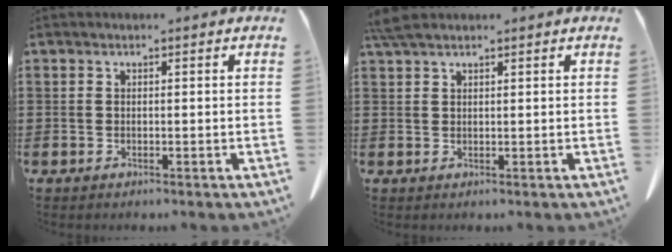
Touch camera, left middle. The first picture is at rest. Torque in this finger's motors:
{"motor_torque": [0.15, 0.16, 0.03, 0.03]}